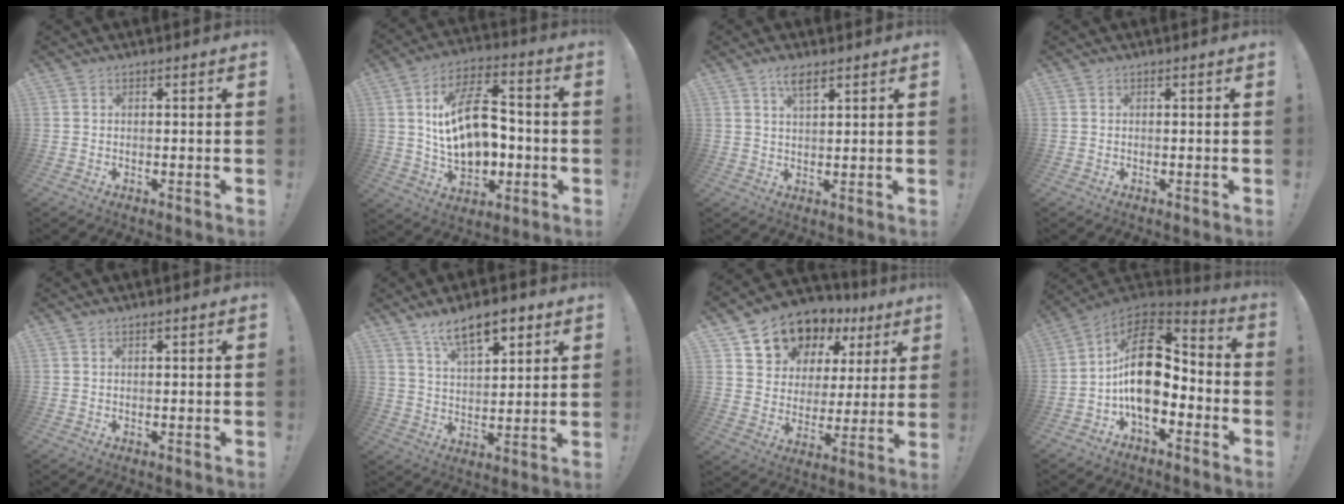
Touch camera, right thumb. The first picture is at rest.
{"total": 19.0, "force": [0.8, 12.1, 14.6], "torque": [-0.241, 0.001, 0.016]}
{"total": 4.7, "force": [3.0, 1.5, 3.3], "torque": [-0.057, -0.013, 0.051]}
{"total": 0.0}
{"total": 0.6, "force": [0.5, -0.1, 0.4], "torque": [0.001, -0.003, 0.007]}
{"total": 11.7, "force": [7.5, 4.8, 7.6], "torque": [-0.112, -0.033, 0.131]}
{"total": 12.9, "force": [9.5, 8.1, 3.5], "torque": [-0.054, -0.074, 0.182]}
{"total": 18.9, "force": [-0.1, 11.4, 15.1], "torque": [-0.262, 0.011, 0.005]}